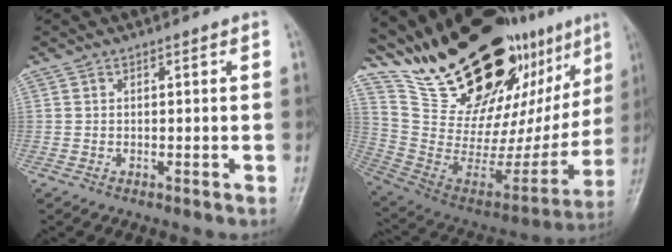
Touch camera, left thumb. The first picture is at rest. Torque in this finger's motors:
{"motor_torque": [3.07, 1.94, 1.25, -1.52, 0.30]}